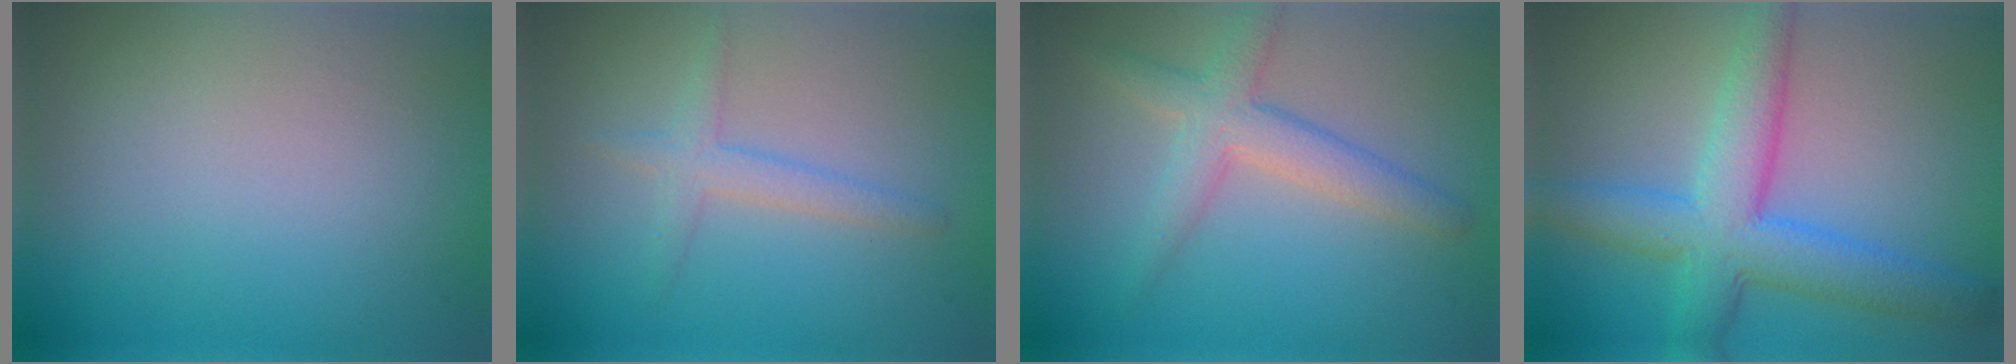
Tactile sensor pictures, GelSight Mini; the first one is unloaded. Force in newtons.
{"total": 2.2, "press": 2.2, "slide": 0.0}
{"total": 3.9, "press": 3.9, "slide": 0.1}
{"total": 6.9, "press": 6.9, "slide": 0.3}